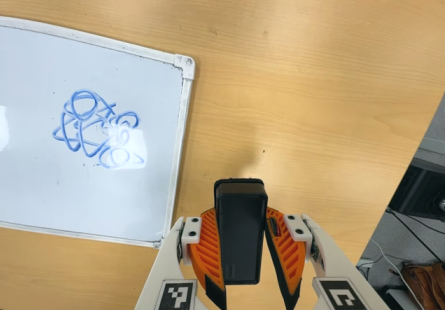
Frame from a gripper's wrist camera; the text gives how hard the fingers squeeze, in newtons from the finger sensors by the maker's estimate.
{"total": 8.9, "left": 7.7, "right": 10.1}